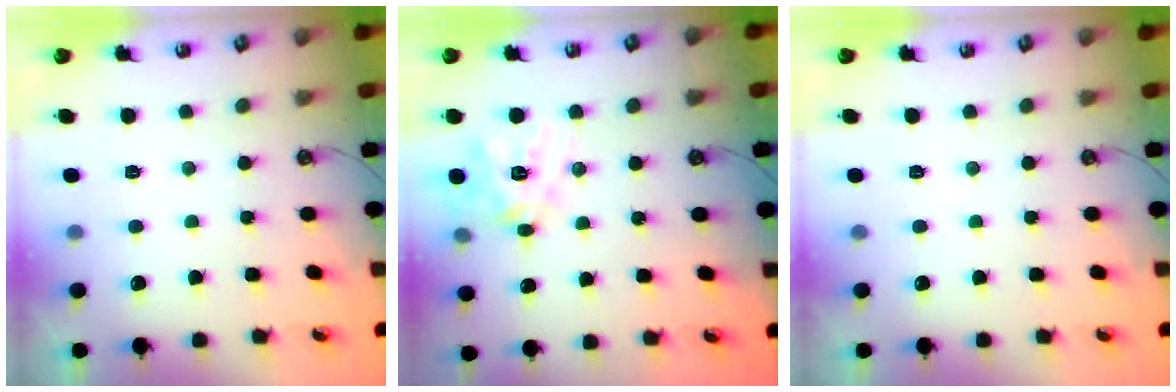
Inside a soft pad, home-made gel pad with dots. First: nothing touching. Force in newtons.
{"total": 13.7, "press": 13.6, "slide": 1.6}
{"total": 0.0}